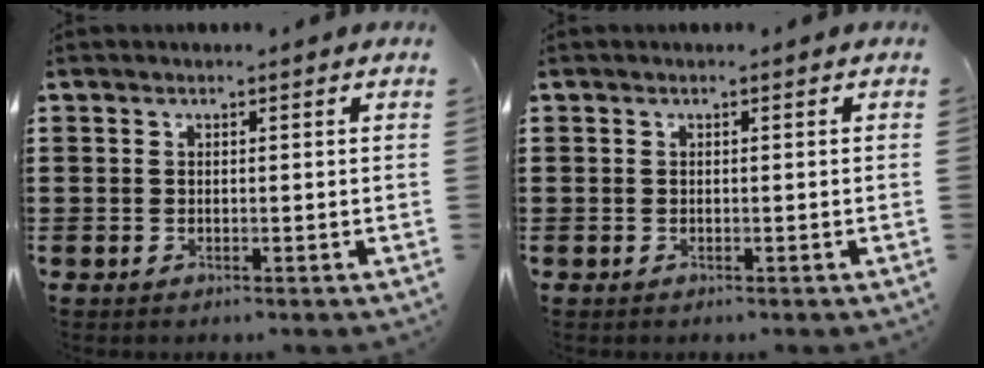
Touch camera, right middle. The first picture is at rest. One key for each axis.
{"total": 0.0}